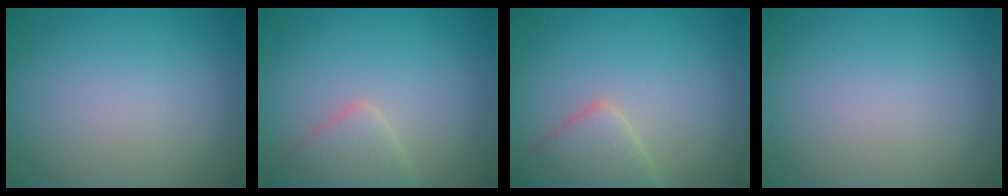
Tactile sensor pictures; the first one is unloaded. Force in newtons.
{"total": 2.8, "press": 2.8, "slide": 0.2}
{"total": 3.3, "press": 3.3, "slide": 0.1}
{"total": 0.0}